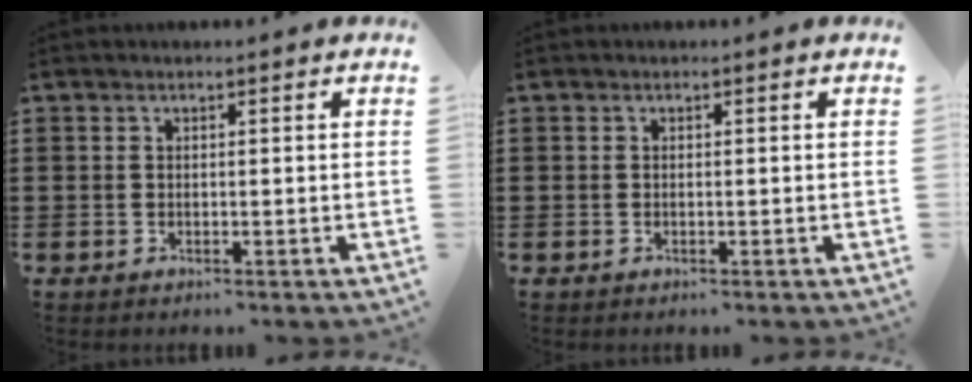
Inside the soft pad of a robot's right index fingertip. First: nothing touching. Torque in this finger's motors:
{"motor_torque": [-0.32, 1.82, 0.00, 0.00]}